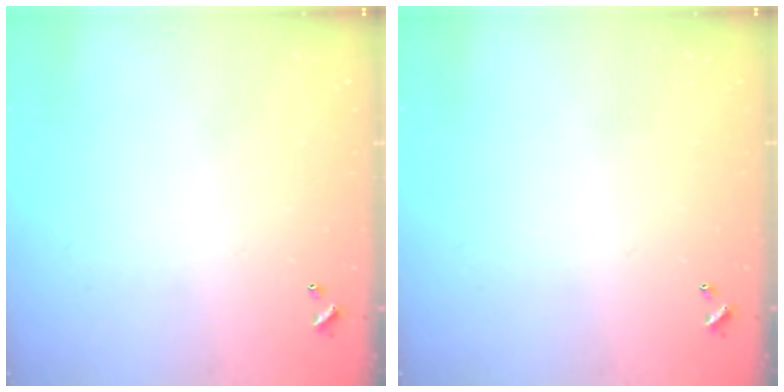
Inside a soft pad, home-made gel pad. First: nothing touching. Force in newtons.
{"total": 0.0}